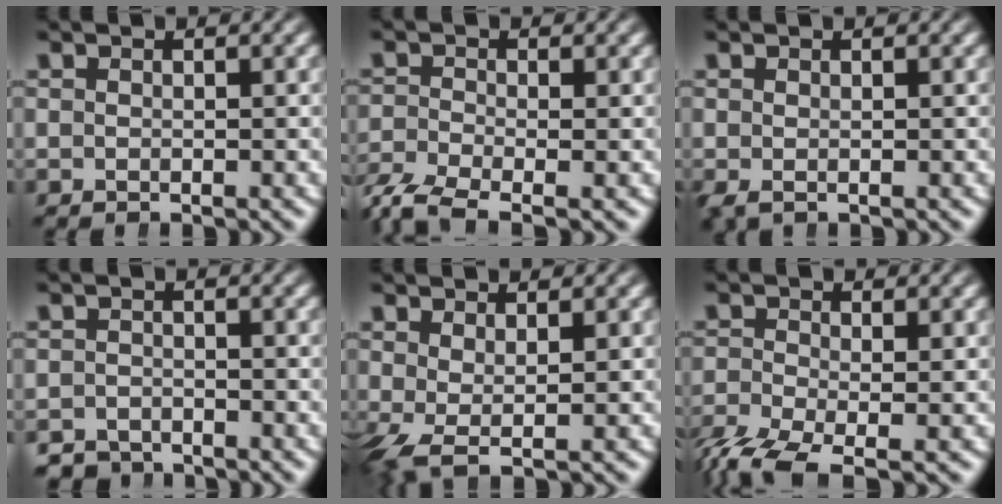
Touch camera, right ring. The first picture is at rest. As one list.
[{"total": 4.4, "force": [-3.0, 2.0, 2.6], "torque": [-0.057, -0.026, -0.037]}, {"total": 0.6, "force": [-0.3, 0.3, 0.4], "torque": [-0.013, -0.010, -0.001]}, {"total": 2.7, "force": [-2.6, 0.7, -0.3], "torque": [0.005, -0.020, -0.043]}, {"total": 2.3, "force": [-0.7, 0.8, 2.1], "torque": [-0.058, -0.031, 0.009]}, {"total": 4.2, "force": [-3.0, 1.4, 2.5], "torque": [-0.054, -0.031, -0.036]}]